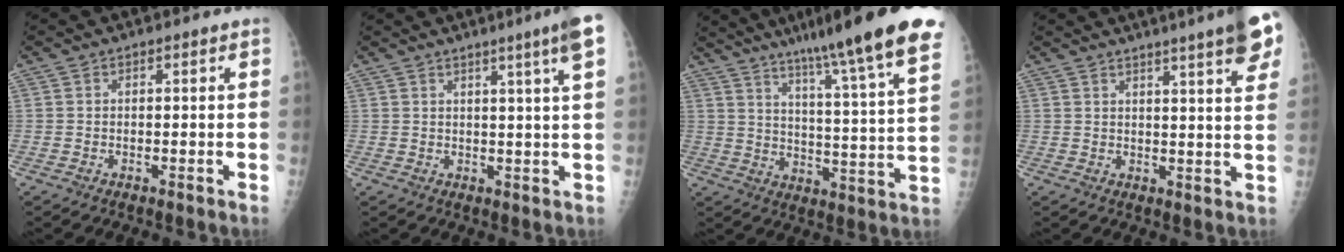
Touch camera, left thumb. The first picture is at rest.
{"total": 6.7, "force": [3.6, -0.9, 5.6], "torque": [-0.077, -0.014, 0.047]}
{"total": 23.5, "force": [16.5, 1.4, 16.6], "torque": [-0.235, -0.062, 0.234]}
{"total": 13.0, "force": [8.3, 1.6, 9.9], "torque": [-0.115, -0.024, 0.092]}